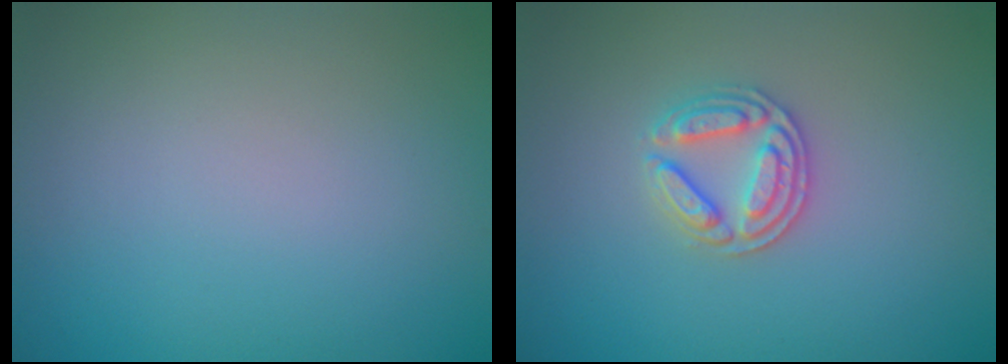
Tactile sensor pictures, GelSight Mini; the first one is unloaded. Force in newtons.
{"total": 2.9, "press": 2.7, "slide": 0.9}